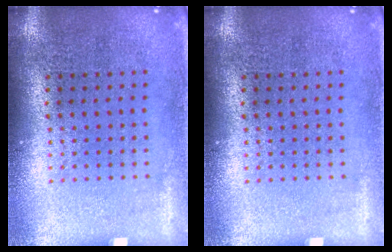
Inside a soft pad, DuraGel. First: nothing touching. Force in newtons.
{"total": 0.0}